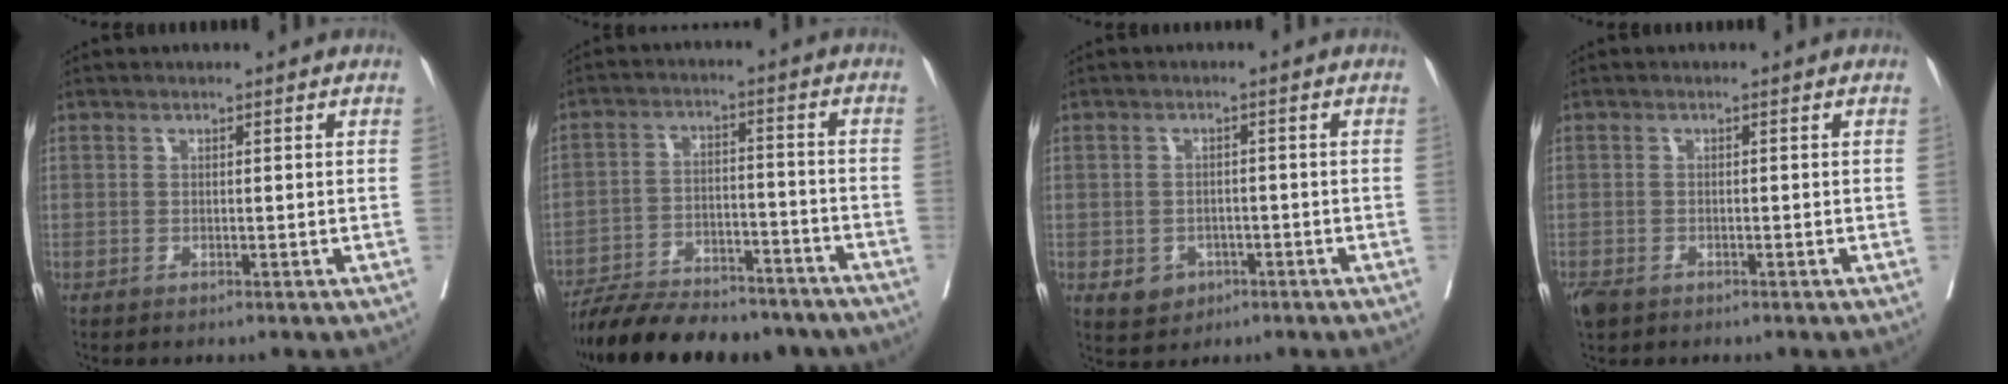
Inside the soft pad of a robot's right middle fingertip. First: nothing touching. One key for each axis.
{"total": 19.2, "fx": -16.7, "fy": 5.1, "fz": 7.9, "tx": -0.145, "ty": -0.005, "tz": -0.247}
{"total": 3.9, "fx": -1.5, "fy": 3.3, "fz": 1.3, "tx": -0.020, "ty": 0.002, "tz": -0.015}
{"total": 2.6, "fx": -1.7, "fy": 1.5, "fz": 1.2, "tx": -0.029, "ty": -0.005, "tz": -0.028}